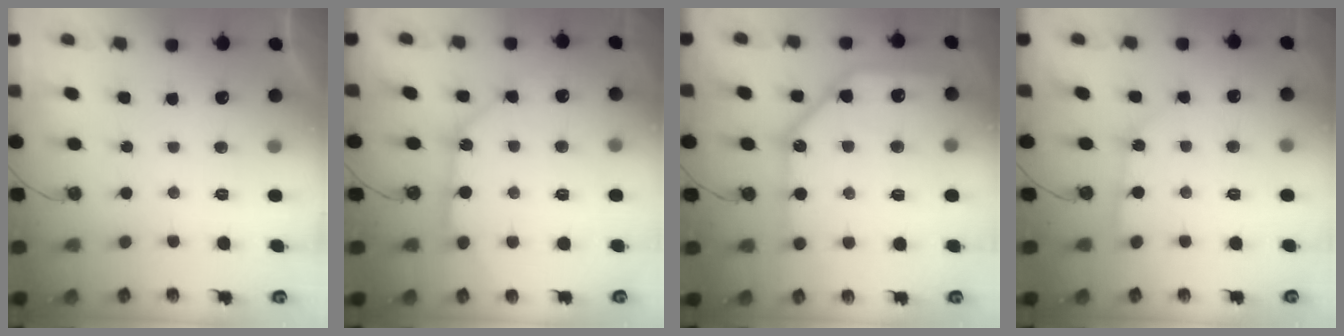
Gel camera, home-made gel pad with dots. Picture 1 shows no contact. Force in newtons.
{"total": 12.6, "press": 12.5, "slide": 1.1}
{"total": 16.5, "press": 16.4, "slide": 1.7}
{"total": 2.9, "press": 2.9, "slide": 0.1}